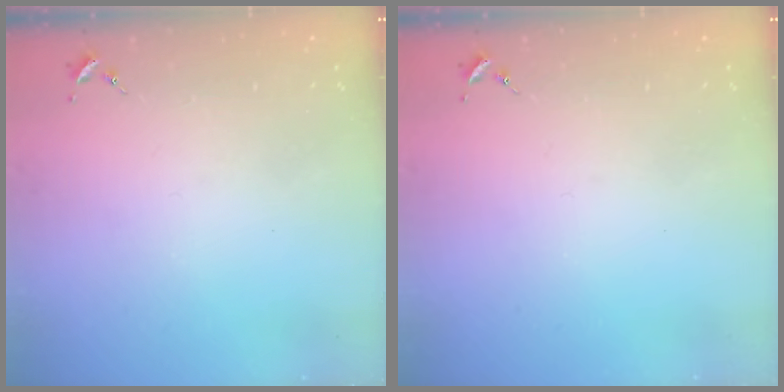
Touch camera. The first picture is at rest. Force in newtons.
{"total": 0.0}